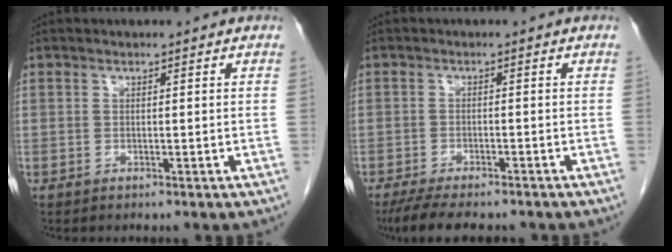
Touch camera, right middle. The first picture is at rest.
{"total": 9.1, "force": [-7.4, 2.3, 4.8], "torque": [-0.073, -0.014, -0.113]}